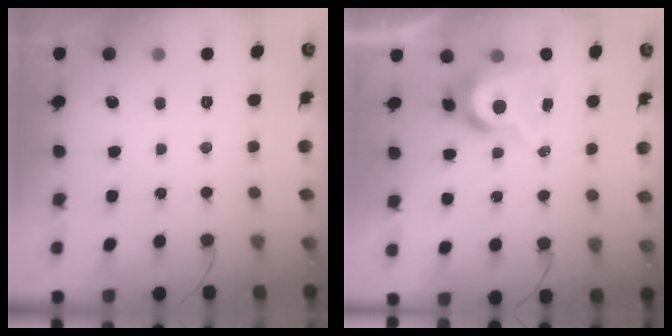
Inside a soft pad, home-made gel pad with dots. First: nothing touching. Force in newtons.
{"total": 7.8, "press": 7.8, "slide": 0.3}